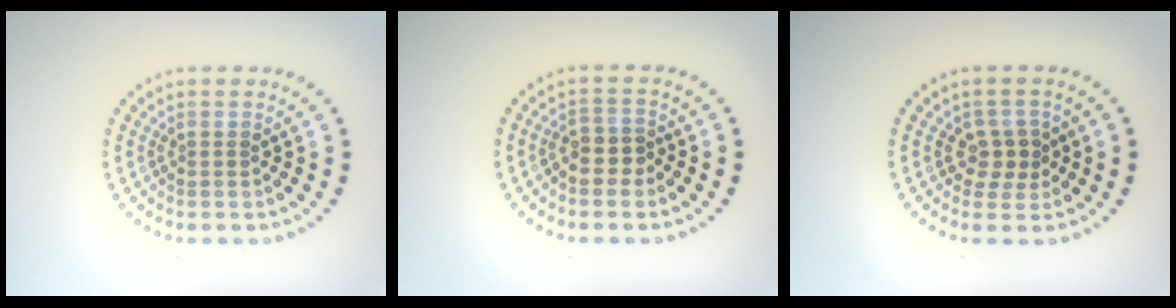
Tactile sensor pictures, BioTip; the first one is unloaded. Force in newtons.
{"total": 2.4, "press": 2.1, "slide": 1.1}
{"total": 2.2, "press": 2.0, "slide": 0.9}